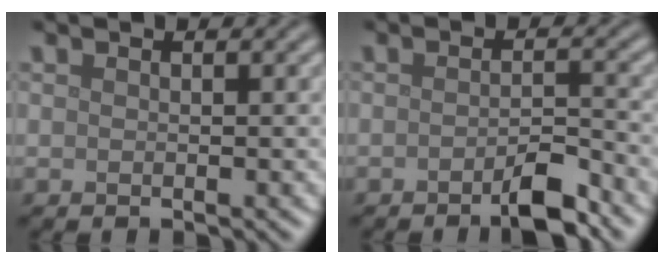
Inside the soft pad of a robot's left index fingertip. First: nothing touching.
{"total": 3.0, "force": [-2.0, 0.5, 2.2], "torque": [-0.035, 0.003, -0.038]}